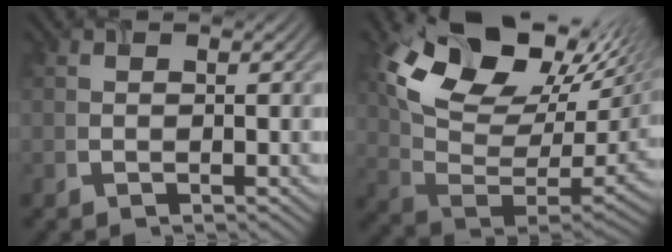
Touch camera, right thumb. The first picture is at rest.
{"total": 17.9, "force": [8.1, 9.8, 12.6], "torque": [-0.253, 0.003, 0.159]}